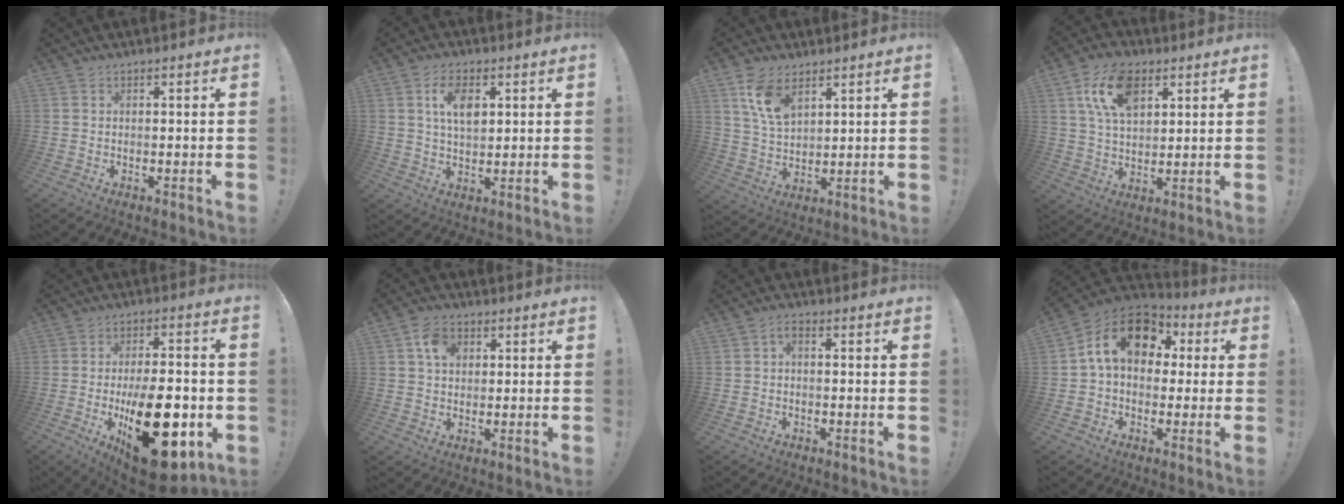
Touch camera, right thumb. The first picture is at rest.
{"total": 8.5, "force": [2.9, 5.0, 6.2], "torque": [-0.094, 0.001, 0.049]}
{"total": 10.3, "force": [5.9, 5.6, 6.2], "torque": [-0.116, -0.022, 0.112]}
{"total": 14.0, "force": [6.6, 8.3, 9.1], "torque": [-0.162, -0.009, 0.122]}
{"total": 26.0, "force": [-7.0, 12.0, 21.9], "torque": [-0.351, 0.037, -0.094]}
{"total": 7.0, "force": [2.4, 5.3, 4.0], "torque": [-0.061, 0.004, 0.045]}
{"total": 1.9, "force": [-0.8, 0.6, 1.7], "torque": [-0.028, 0.005, -0.014]}
{"total": 16.7, "force": [4.6, 11.4, 11.2], "torque": [-0.180, 0.007, 0.083]}